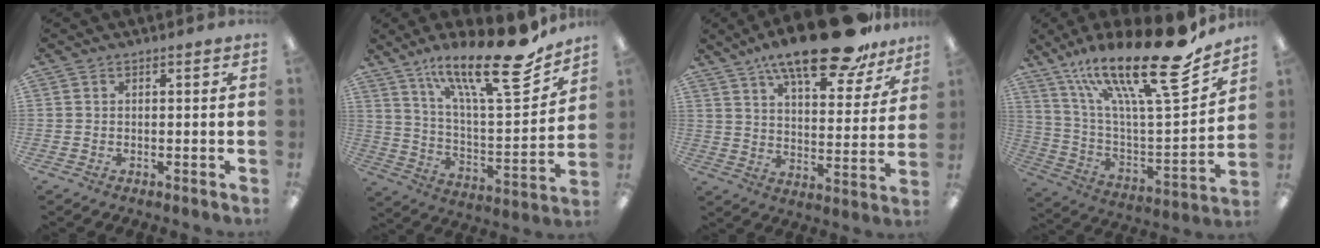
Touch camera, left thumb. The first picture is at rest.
{"total": 24.6, "force": [17.5, 5.9, 16.3], "torque": [-0.255, -0.113, 0.281]}
{"total": 19.8, "force": [14.9, 6.0, 11.6], "torque": [-0.181, -0.090, 0.249]}
{"total": 26.8, "force": [18.0, 6.0, 18.9], "torque": [-0.311, -0.120, 0.293]}